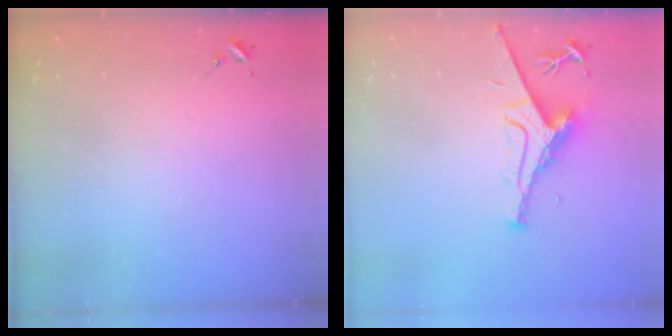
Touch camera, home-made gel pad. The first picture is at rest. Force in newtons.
{"total": 8.1, "press": 8.0, "slide": 1.0}